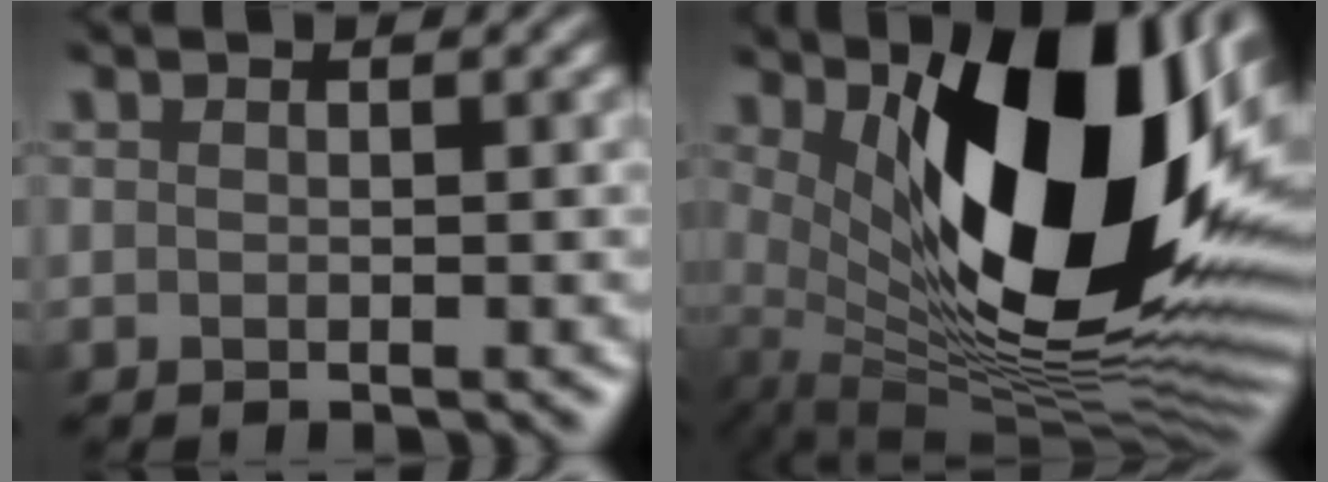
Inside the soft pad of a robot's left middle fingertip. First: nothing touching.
{"total": 16.1, "force": [3.7, 6.6, 14.3], "torque": [-0.205, -0.010, 0.065]}